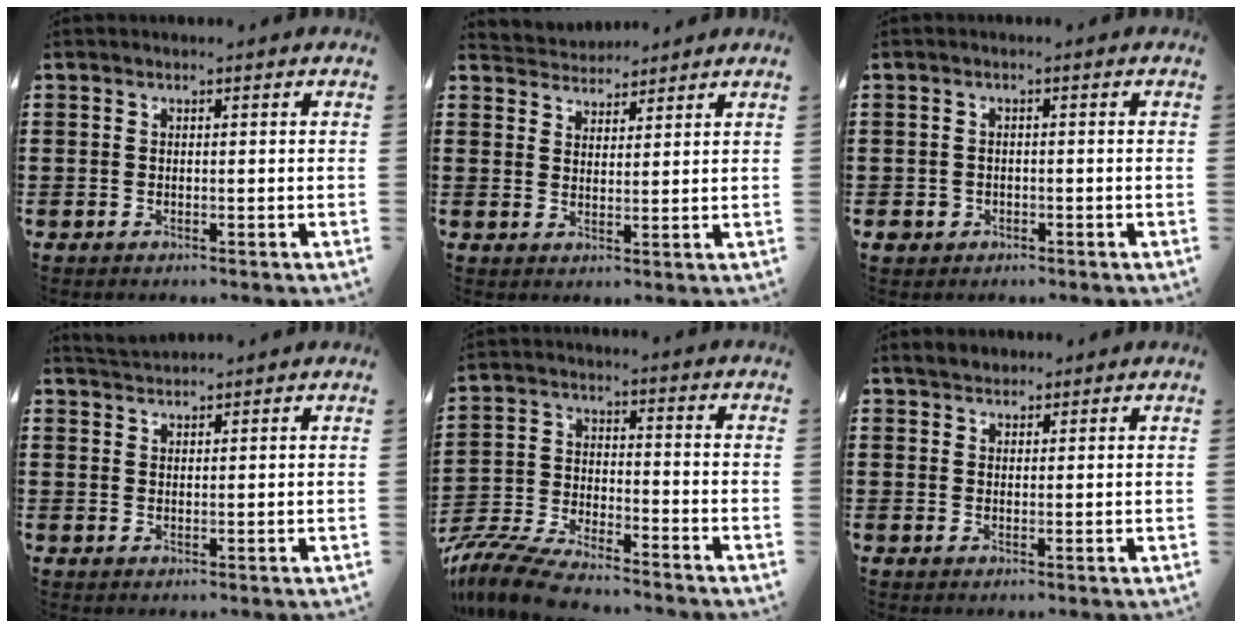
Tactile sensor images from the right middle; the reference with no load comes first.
{"total": 3.4, "force": [3.3, 0.8, -0.6], "torque": [-0.003, -0.012, 0.061]}
{"total": 1.3, "force": [-0.6, 1.2, 0.2], "torque": [-0.009, 0.004, -0.015]}
{"total": 2.2, "force": [2.2, 0.0, 0.0], "torque": [-0.006, 0.002, 0.044]}
{"total": 8.2, "force": [-7.7, 0.9, 2.7], "torque": [-0.064, 0.003, -0.155]}
{"total": 2.1, "force": [2.0, 0.5, -0.1], "torque": [-0.003, 0.004, 0.041]}